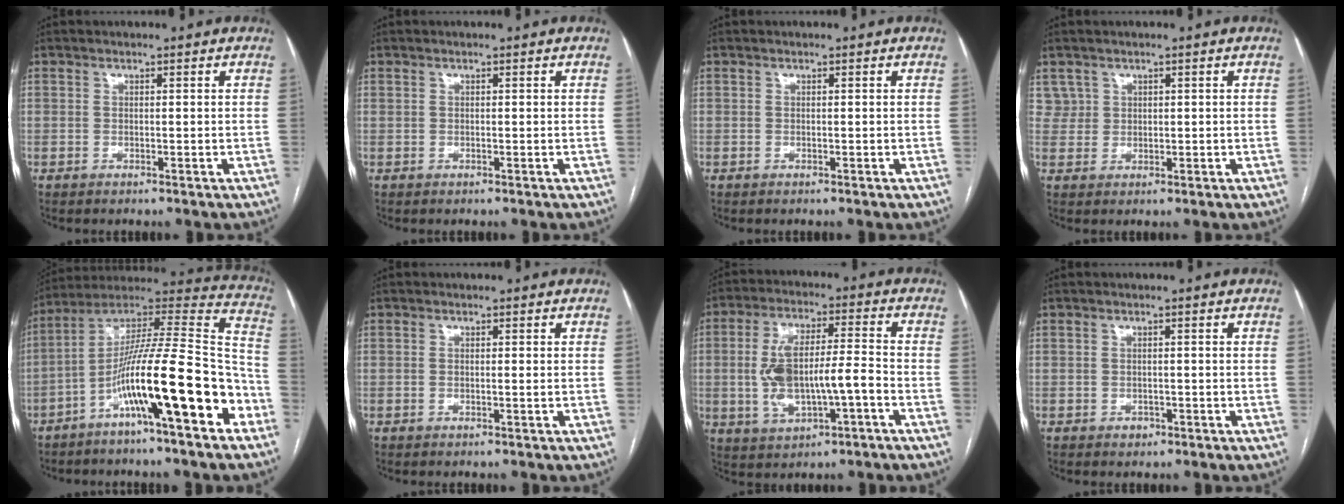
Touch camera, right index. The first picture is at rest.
{"total": 0.0}
{"total": 0.0}
{"total": 2.4, "force": [1.3, 2.0, -0.3], "torque": [0.016, 0.008, 0.019]}
{"total": 20.6, "force": [-8.8, 1.6, 18.5], "torque": [-0.299, 0.018, -0.147]}
{"total": 1.5, "force": [0.3, 0.2, 1.4], "torque": [-0.025, -0.002, 0.004]}
{"total": 11.4, "force": [-2.3, 3.7, 10.6], "torque": [-0.205, 0.019, -0.029]}
{"total": 1.3, "force": [-0.6, 1.1, 0.4], "torque": [-0.003, 0.004, -0.006]}